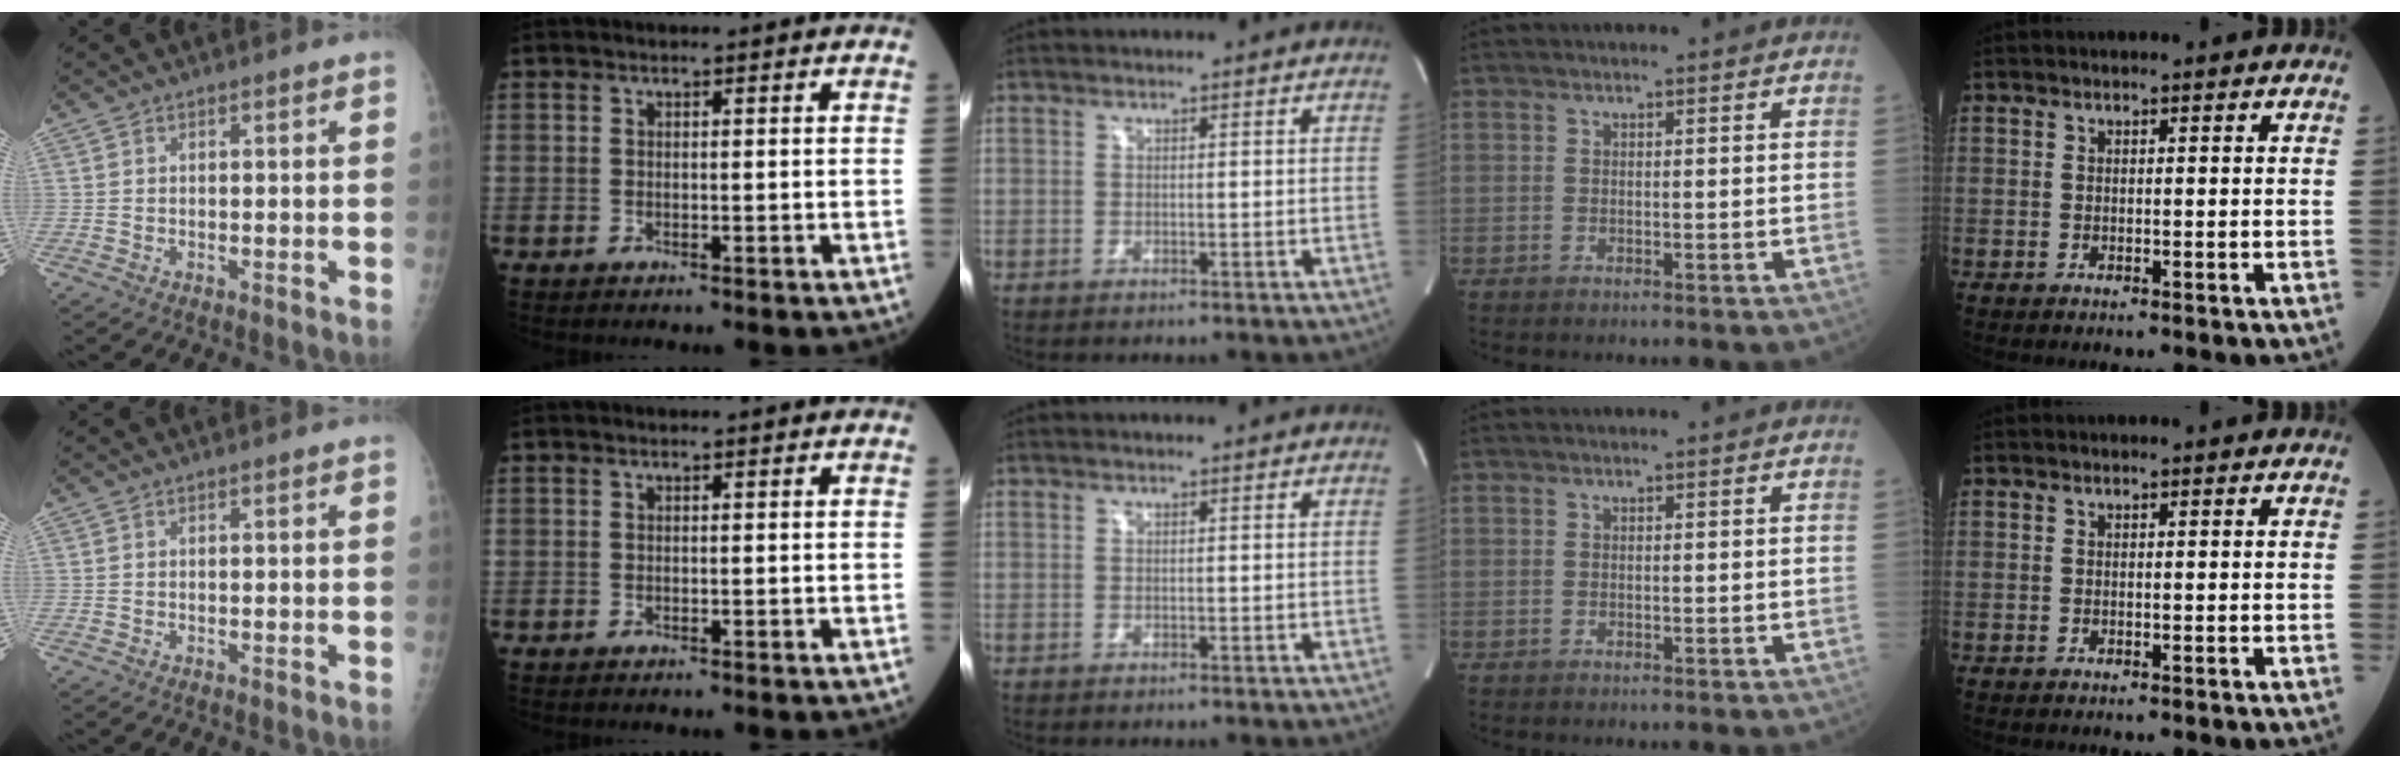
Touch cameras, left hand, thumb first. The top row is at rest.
{}